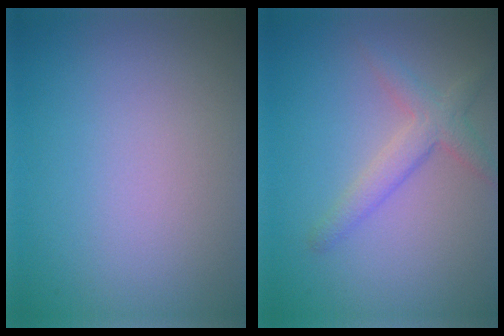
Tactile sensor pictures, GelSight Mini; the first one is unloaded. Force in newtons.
{"total": 2.7, "press": 2.7, "slide": 0.1}